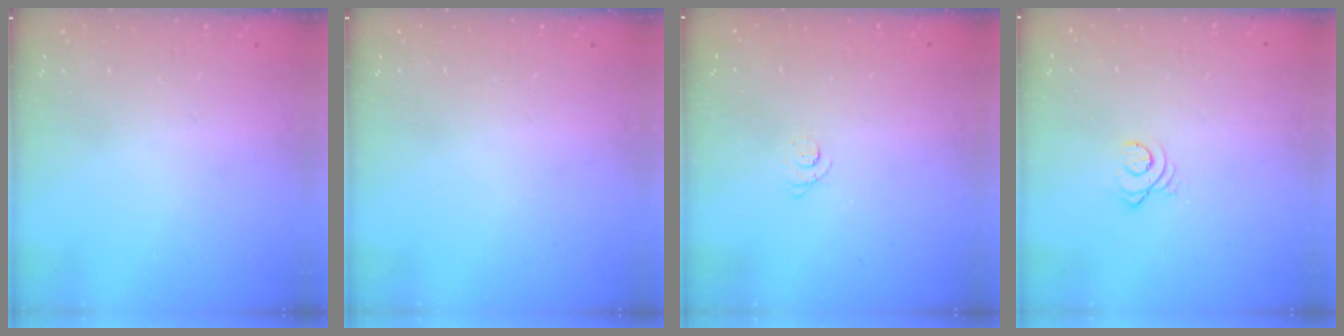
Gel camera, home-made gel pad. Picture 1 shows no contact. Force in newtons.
{"total": 0.0}
{"total": 2.3, "press": 2.2, "slide": 0.2}
{"total": 2.9, "press": 2.9, "slide": 0.4}